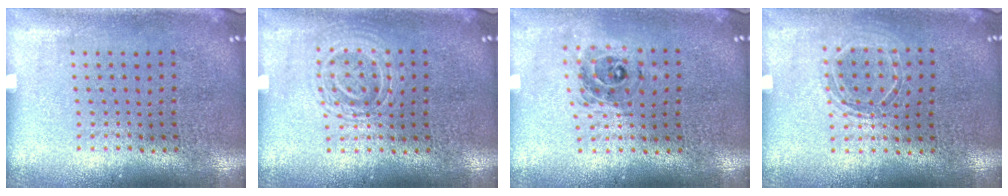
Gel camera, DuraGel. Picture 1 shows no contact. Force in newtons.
{"total": 1.1, "press": 1.0, "slide": 0.3}
{"total": 0.7, "press": 0.7, "slide": 0.2}
{"total": 1.3, "press": 1.3, "slide": 0.5}